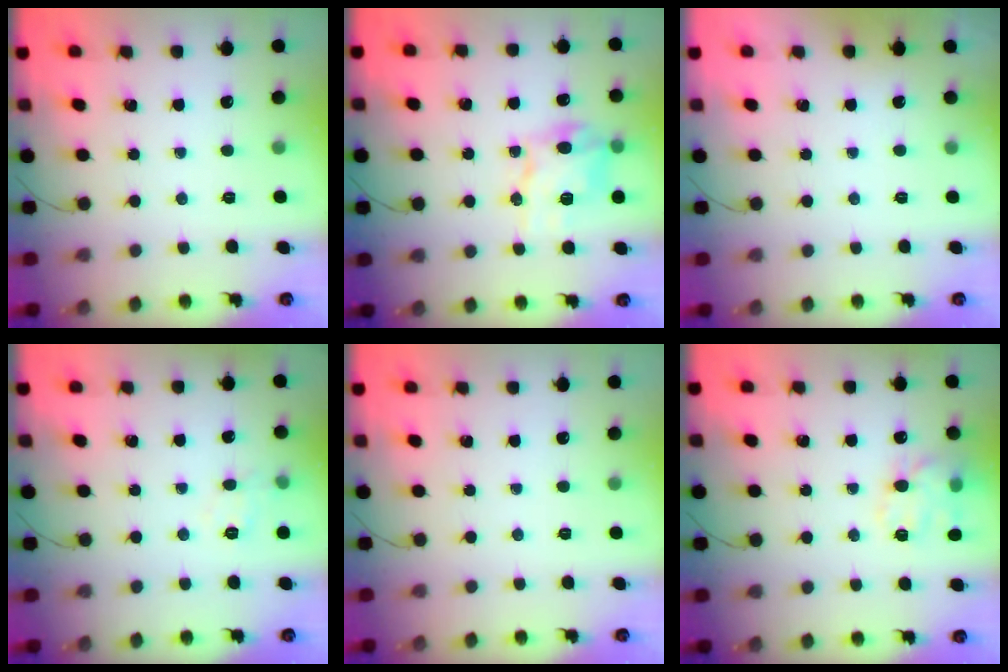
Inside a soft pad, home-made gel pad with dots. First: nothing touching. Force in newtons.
{"total": 11.1, "press": 11.1, "slide": 0.9}
{"total": 1.9, "press": 1.9, "slide": 0.3}
{"total": 7.9, "press": 7.7, "slide": 1.5}
{"total": 0.0}
{"total": 13.1, "press": 13.0, "slide": 2.0}